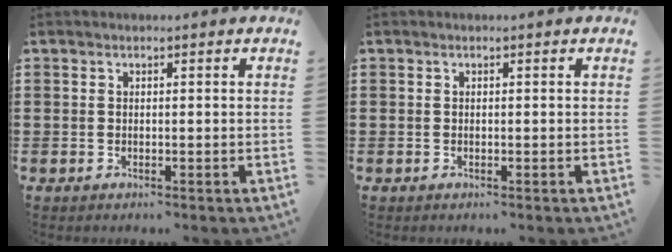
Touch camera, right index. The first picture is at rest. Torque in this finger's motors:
{"motor_torque": [0.00, 0.00, 0.00, -0.01]}